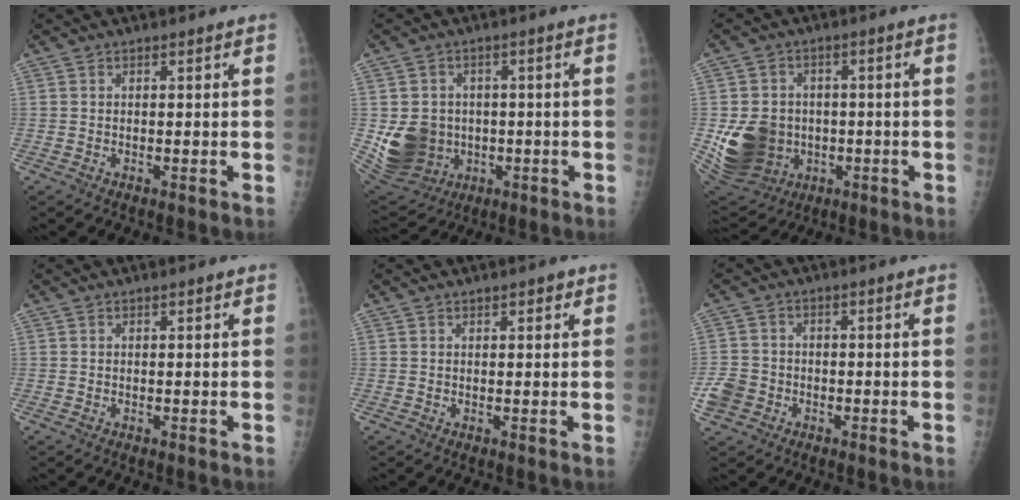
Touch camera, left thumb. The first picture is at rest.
{"total": 11.7, "force": [-1.2, 10.4, 5.2], "torque": [-0.078, 0.003, 0.001]}
{"total": 14.2, "force": [-2.2, 12.1, 7.1], "torque": [-0.120, 0.002, -0.017]}
{"total": 0.0}
{"total": 1.4, "force": [0.8, 0.6, 0.9], "torque": [-0.004, -0.001, 0.009]}
{"total": 5.0, "force": [-2.1, 4.3, 1.6], "torque": [-0.027, 0.017, -0.039]}